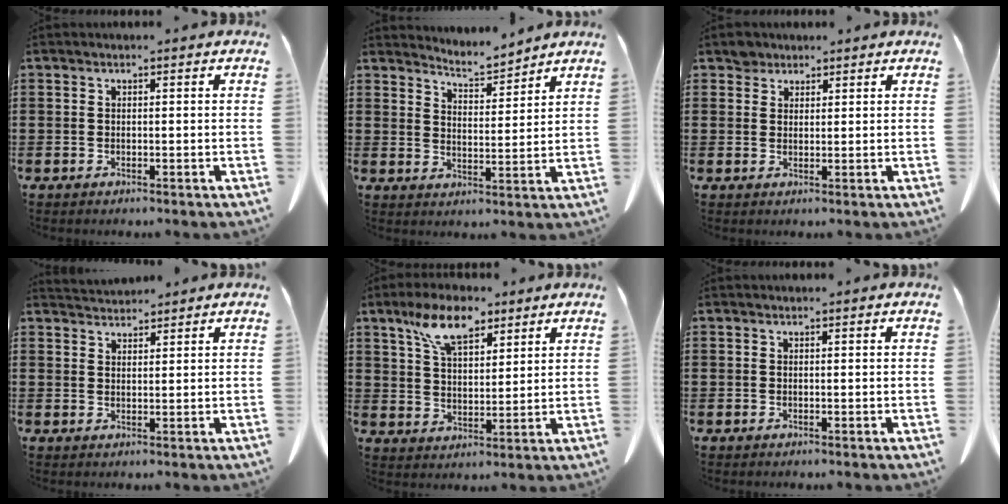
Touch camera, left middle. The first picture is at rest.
{"total": 4.5, "force": [4.5, -0.1, 0.2], "torque": [-0.021, -0.030, 0.079]}
{"total": 2.3, "force": [1.9, 1.2, 0.2], "torque": [-0.003, 0.001, 0.037]}
{"total": 2.4, "force": [2.4, 0.3, -0.1], "torque": [-0.006, -0.003, 0.046]}
{"total": 9.0, "force": [6.1, 3.8, 5.3], "torque": [-0.113, -0.001, 0.110]}
{"total": 0.0}